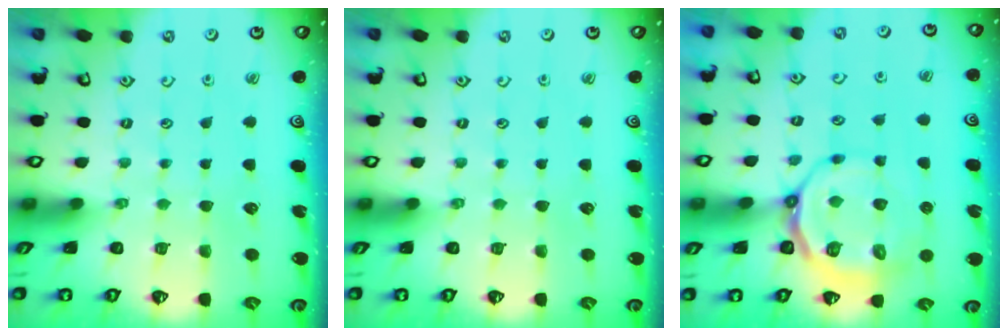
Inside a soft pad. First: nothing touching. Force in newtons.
{"total": 0.0}
{"total": 11.7, "press": 11.4, "slide": 2.9}